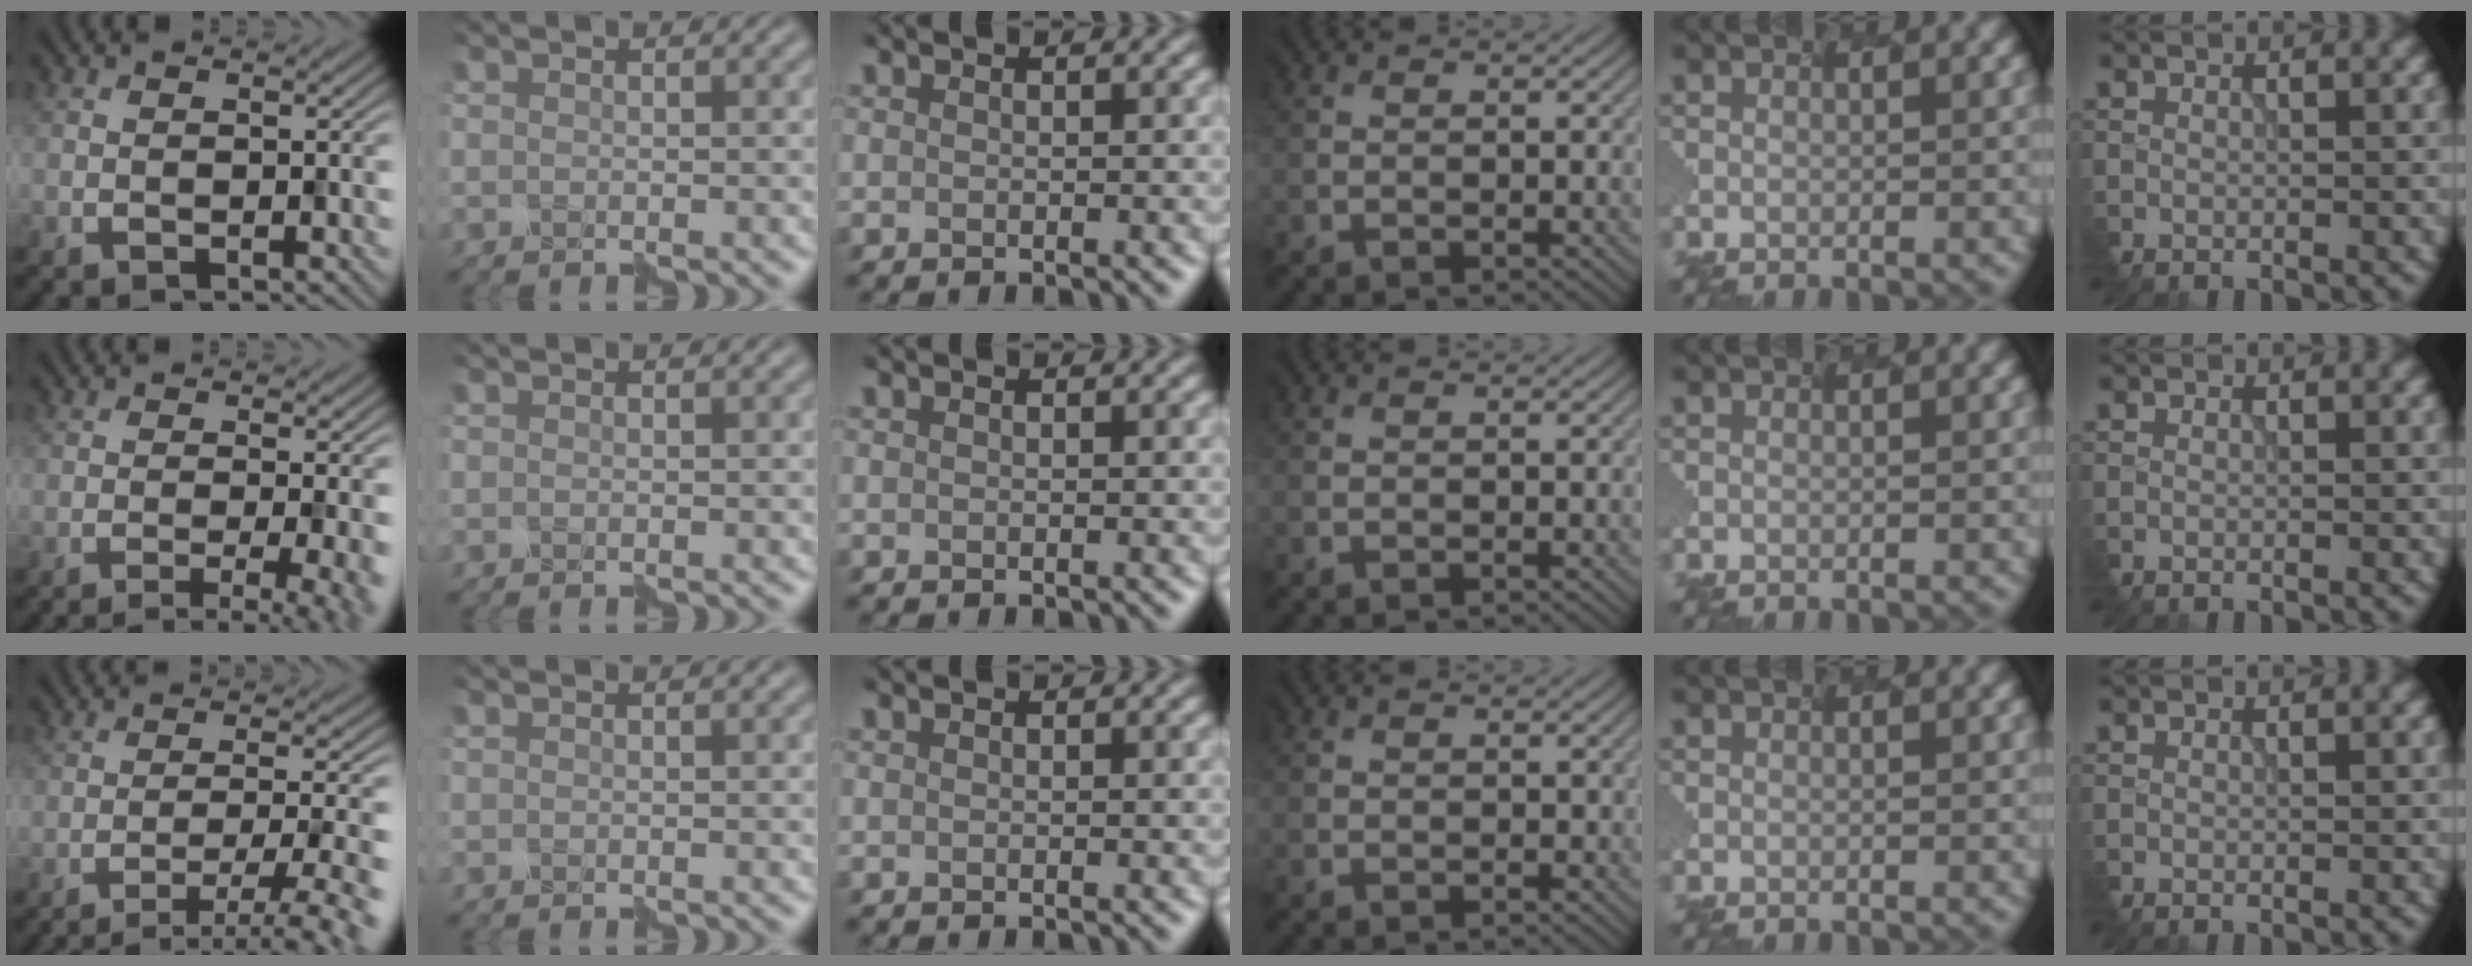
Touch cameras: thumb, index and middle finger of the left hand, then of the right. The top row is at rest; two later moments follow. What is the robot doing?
{"motion": "assemble", "object": "spray bottle"}